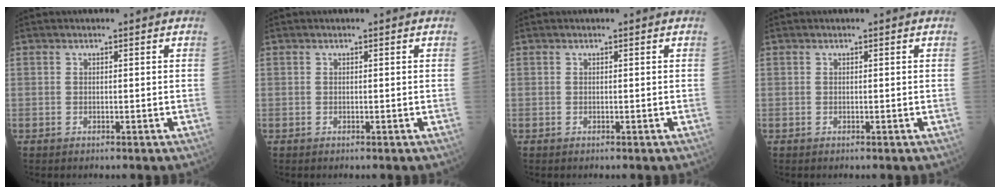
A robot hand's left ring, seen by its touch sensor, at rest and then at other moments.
{"total": 0.0}
{"total": 0.0}
{"total": 0.0}